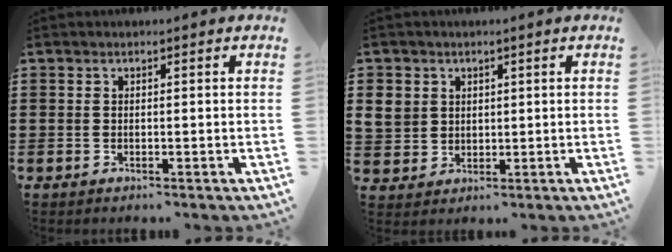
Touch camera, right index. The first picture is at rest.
{"total": 3.9, "force": [1.5, 3.5, 0.9], "torque": [-0.035, 0.010, 0.028]}